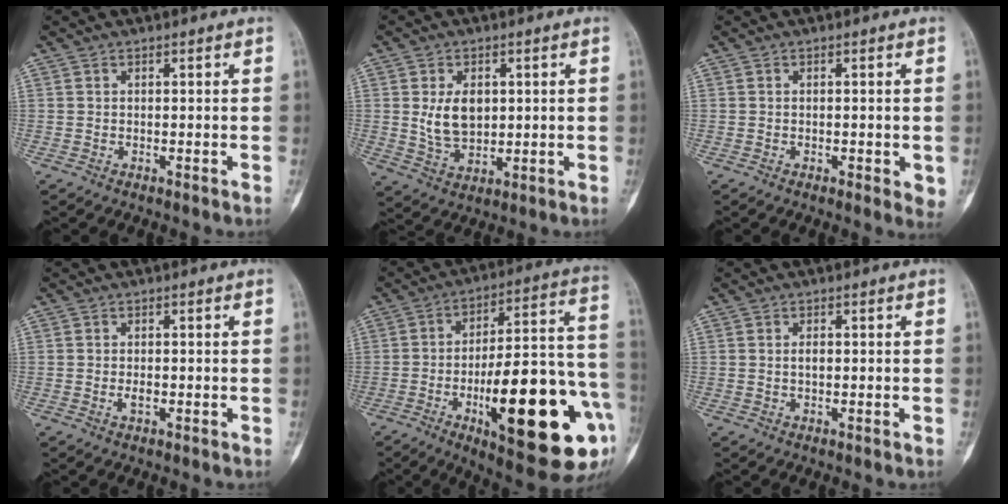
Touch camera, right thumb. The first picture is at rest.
{"total": 7.7, "force": [1.2, 5.2, 5.5], "torque": [-0.080, -0.012, 0.032]}
{"total": 3.3, "force": [-0.6, 1.3, 3.0], "torque": [-0.032, -0.007, -0.008]}
{"total": 1.6, "force": [-0.4, 0.9, 1.3], "torque": [-0.023, 0.000, -0.007]}
{"total": 28.4, "force": [-9.2, 8.5, 25.5], "torque": [-0.331, 0.024, -0.125]}
{"total": 1.2, "force": [0.0, 0.6, 1.0], "torque": [-0.014, 0.001, 0.001]}